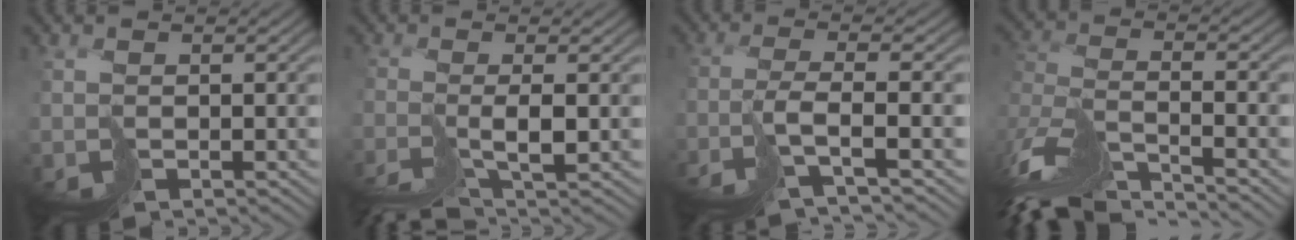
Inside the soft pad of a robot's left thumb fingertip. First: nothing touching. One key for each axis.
{"total": 4.1, "fx": -3.1, "fy": -0.5, "fz": 2.6, "tx": -0.033, "ty": -0.003, "tz": -0.060}
{"total": 4.5, "fx": -2.7, "fy": -0.8, "fz": 3.5, "tx": -0.043, "ty": 0.013, "tz": -0.065}
{"total": 10.1, "fx": -8.7, "fy": 1.8, "fz": 4.8, "tx": -0.118, "ty": -0.006, "tz": -0.155}